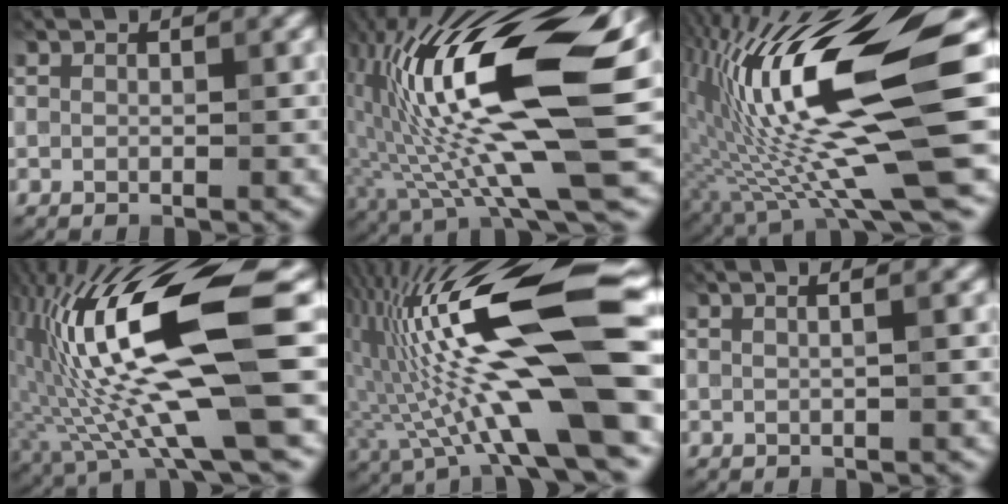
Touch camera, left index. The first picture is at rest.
{"total": 18.1, "force": [1.1, 5.0, 17.3], "torque": [-0.328, 0.011, 0.017]}
{"total": 17.4, "force": [-0.3, 3.8, 17.0], "torque": [-0.313, 0.015, -0.007]}
{"total": 16.4, "force": [0.3, 3.9, 15.9], "torque": [-0.300, 0.011, 0.010]}
{"total": 16.2, "force": [0.6, 3.0, 15.9], "torque": [-0.274, 0.027, 0.008]}
{"total": 2.7, "force": [1.0, 1.4, 2.0], "torque": [-0.003, 0.012, -0.017]}